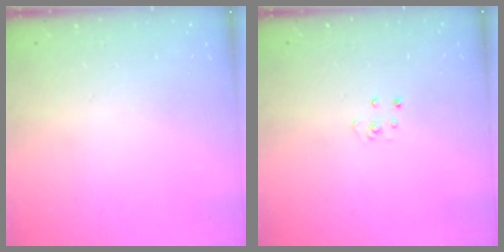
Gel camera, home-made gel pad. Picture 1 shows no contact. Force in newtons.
{"total": 3.0, "press": 3.0, "slide": 0.3}